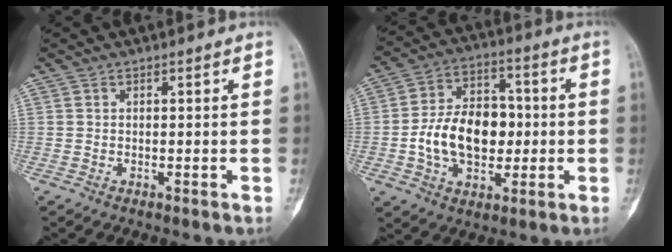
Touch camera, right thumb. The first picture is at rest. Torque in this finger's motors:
{"motor_torque": [1.66, 1.62, 0.48, -0.37, 0.13]}